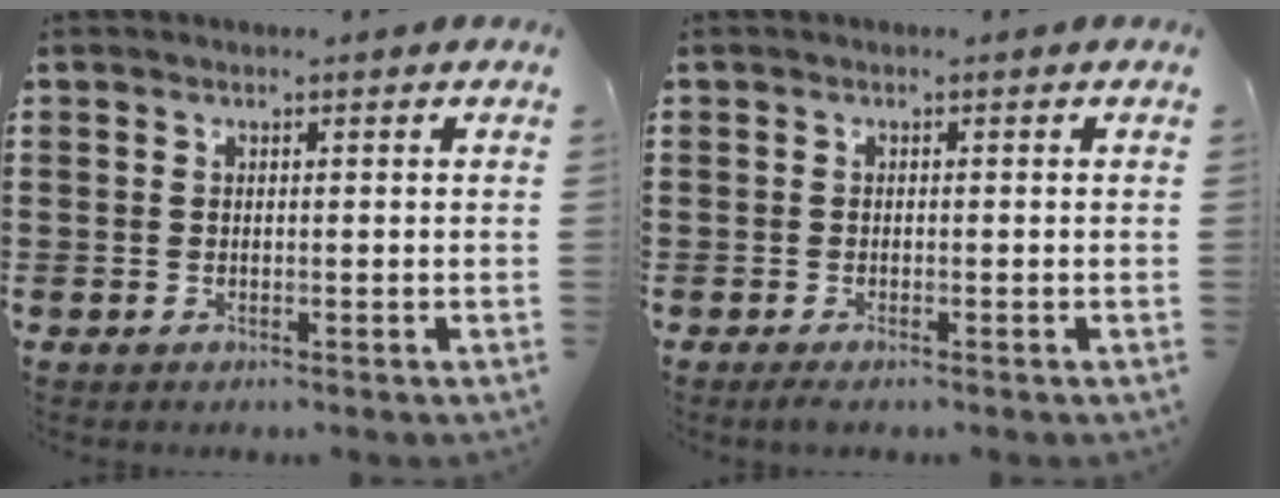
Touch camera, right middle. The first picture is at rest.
{"total": 0.7, "force": [-0.5, 0.1, 0.5], "torque": [-0.009, -0.005, -0.008]}